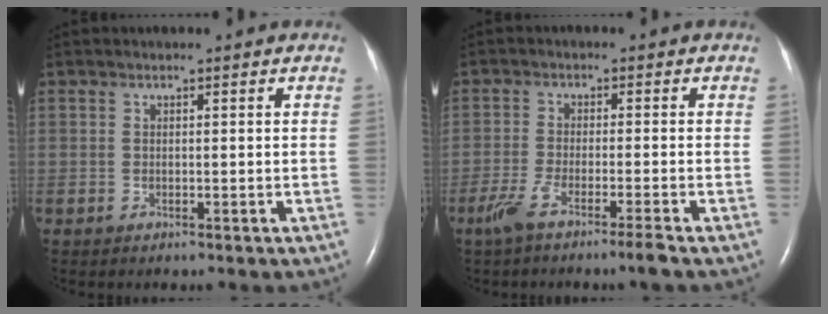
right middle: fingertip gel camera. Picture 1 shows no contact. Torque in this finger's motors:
{"motor_torque": [0.67, -0.66, 0.35, 0.07]}